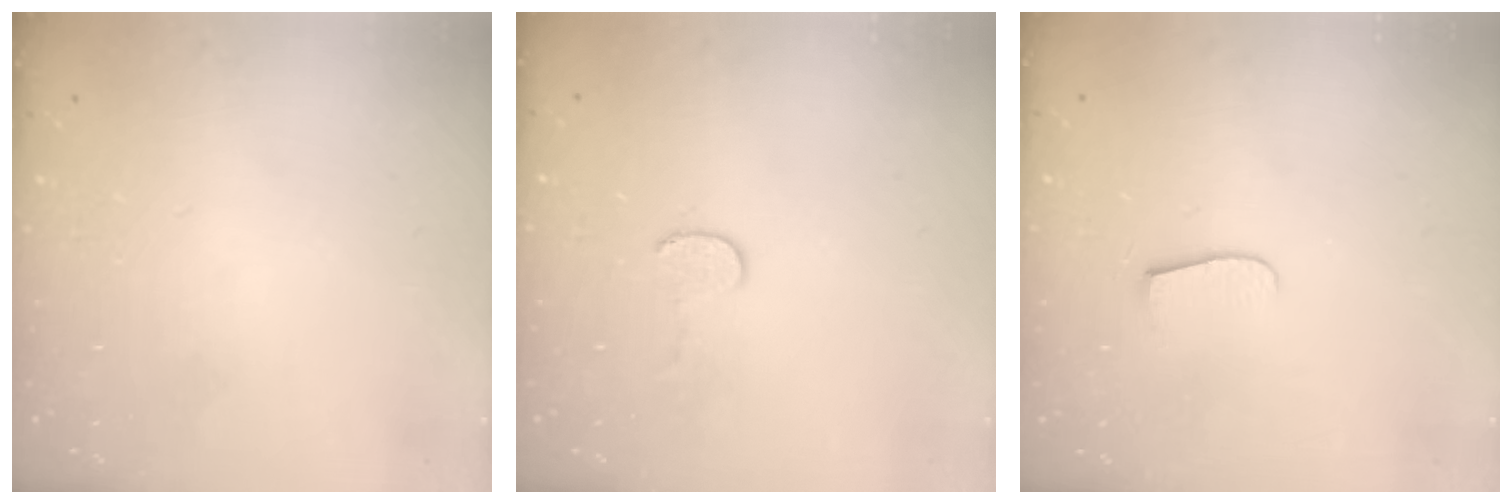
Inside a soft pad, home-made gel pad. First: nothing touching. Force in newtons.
{"total": 4.1, "press": 4.1, "slide": 0.4}
{"total": 6.2, "press": 6.2, "slide": 0.4}